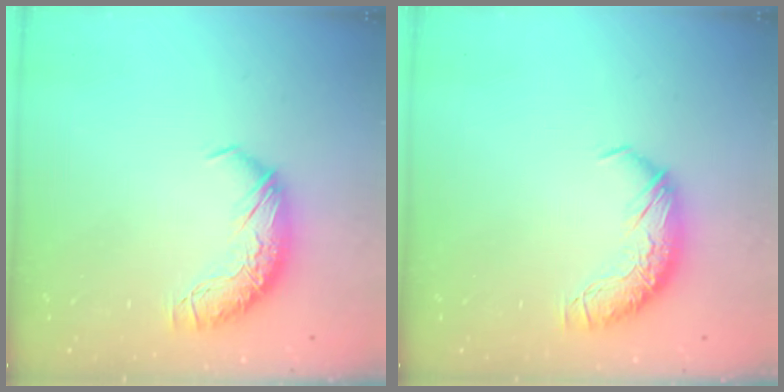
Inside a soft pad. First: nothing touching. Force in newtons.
{"total": 0.0}